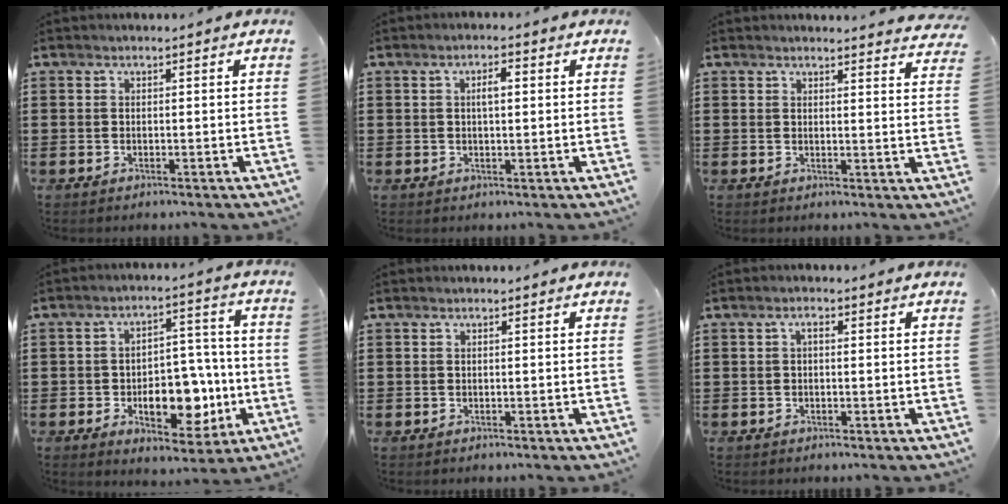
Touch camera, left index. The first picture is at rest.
{"total": 2.5, "force": [0.6, 0.9, 2.2], "torque": [-0.038, 0.004, 0.005]}
{"total": 2.6, "force": [2.5, -0.1, 0.2], "torque": [-0.004, -0.013, 0.047]}
{"total": 10.3, "force": [-2.8, 6.1, 7.7], "torque": [-0.103, 0.009, -0.042]}
{"total": 0.0}
{"total": 1.1, "force": [0.0, 0.6, 0.9], "torque": [-0.019, 0.004, -0.002]}